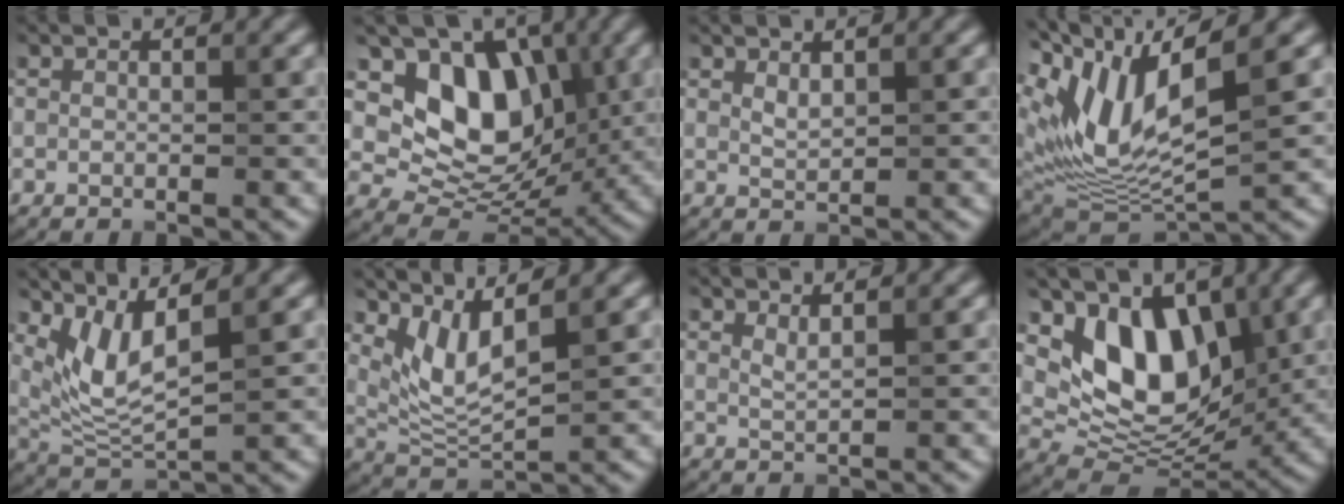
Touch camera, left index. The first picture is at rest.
{"total": 8.8, "force": [2.5, 6.5, 5.4], "torque": [-0.075, -0.017, 0.038]}
{"total": 1.1, "force": [0.8, 0.4, 0.7], "torque": [-0.017, -0.001, 0.019]}
{"total": 10.6, "force": [3.9, 3.9, 9.1], "torque": [-0.186, -0.010, 0.074]}
{"total": 4.8, "force": [2.5, 1.3, 3.9], "torque": [-0.090, -0.011, 0.061]}
{"total": 4.3, "force": [2.5, 1.2, 3.2], "torque": [-0.077, -0.013, 0.060]}
{"total": 1.3, "force": [0.9, 0.3, 0.8], "torque": [-0.013, -0.001, 0.016]}
{"total": 7.6, "force": [2.8, 4.7, 5.2], "torque": [-0.084, -0.026, 0.044]}